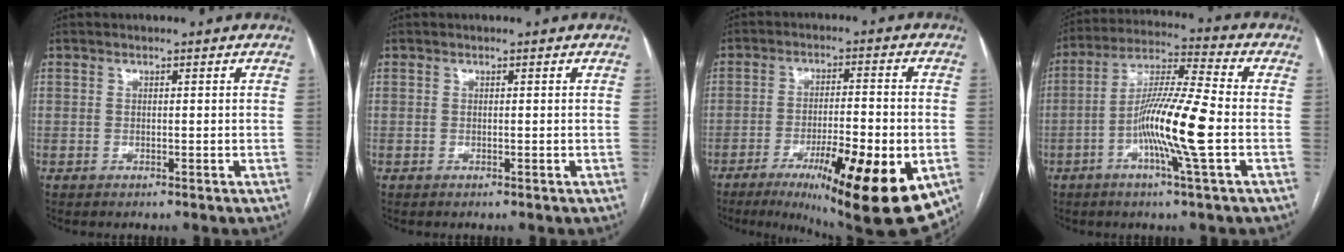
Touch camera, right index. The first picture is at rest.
{"total": 0.0}
{"total": 19.9, "force": [-8.7, 3.3, 17.6], "torque": [-0.193, -0.025, -0.123]}
{"total": 12.9, "force": [-3.4, -0.4, 12.4], "torque": [-0.237, -0.002, -0.071]}